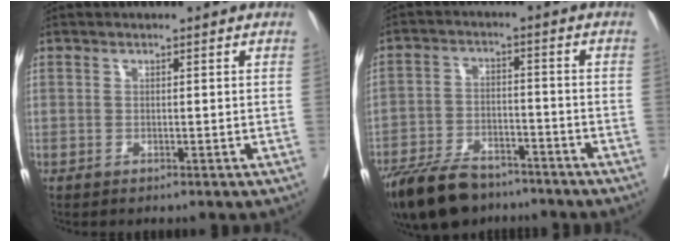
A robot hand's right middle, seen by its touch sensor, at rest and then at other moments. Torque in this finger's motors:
{"motor_torque": [0.91, -0.89, 0.16, 0.05]}